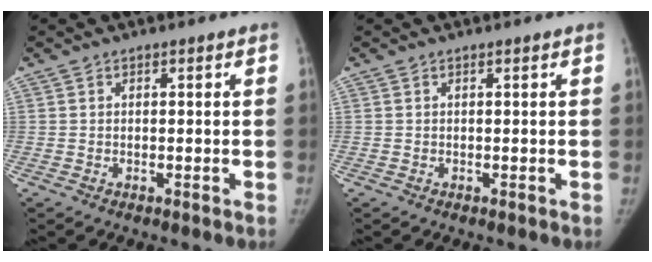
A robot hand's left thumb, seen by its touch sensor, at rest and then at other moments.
{"total": 0.0}